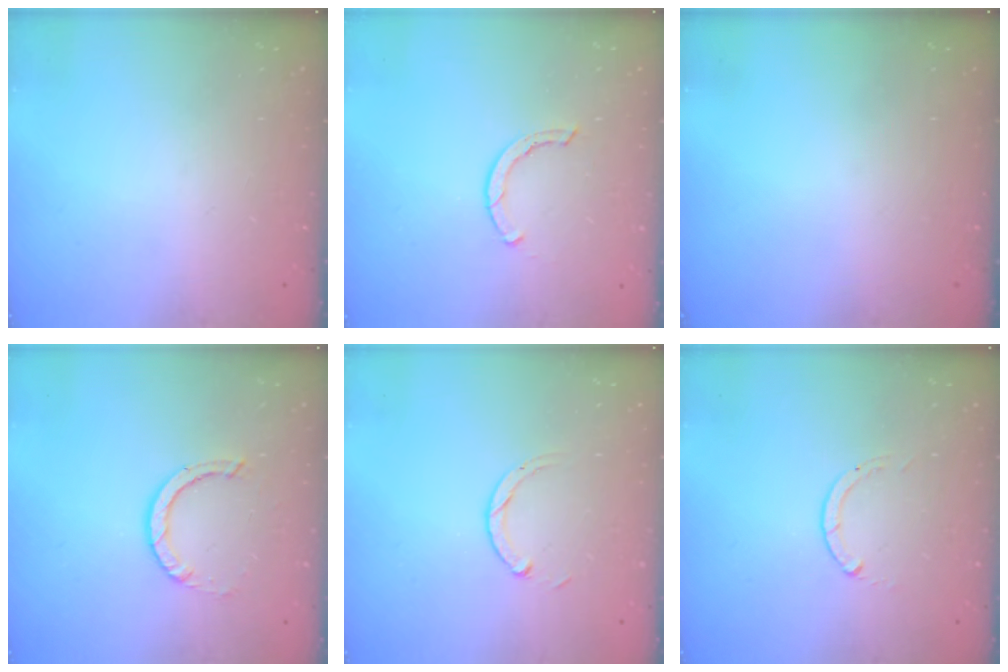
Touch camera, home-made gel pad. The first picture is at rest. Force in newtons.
{"total": 1.7, "press": 1.6, "slide": 0.3}
{"total": 0.0}
{"total": 2.9, "press": 2.9, "slide": 0.2}
{"total": 2.9, "press": 2.9, "slide": 0.4}
{"total": 0.0}